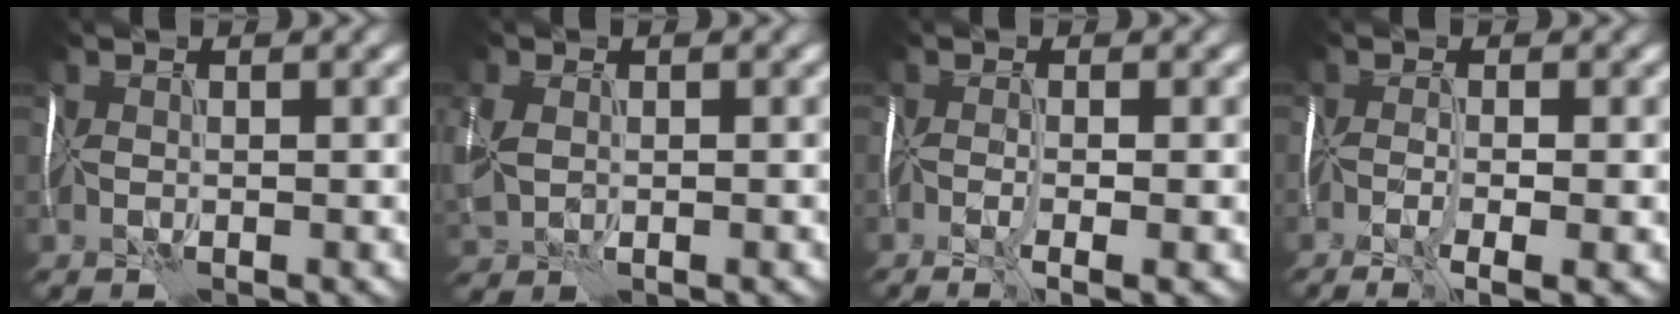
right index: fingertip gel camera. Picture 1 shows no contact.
{"total": 4.3, "force": [0.2, 2.9, 3.1], "torque": [-0.080, -0.005, 0.018]}
{"total": 3.4, "force": [-1.7, 0.8, 2.8], "torque": [-0.043, -0.004, -0.013]}
{"total": 4.8, "force": [-2.5, 1.3, 3.9], "torque": [-0.063, -0.010, -0.022]}